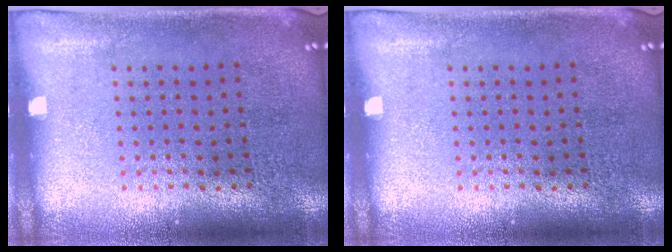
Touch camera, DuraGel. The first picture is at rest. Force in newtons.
{"total": 0.0}